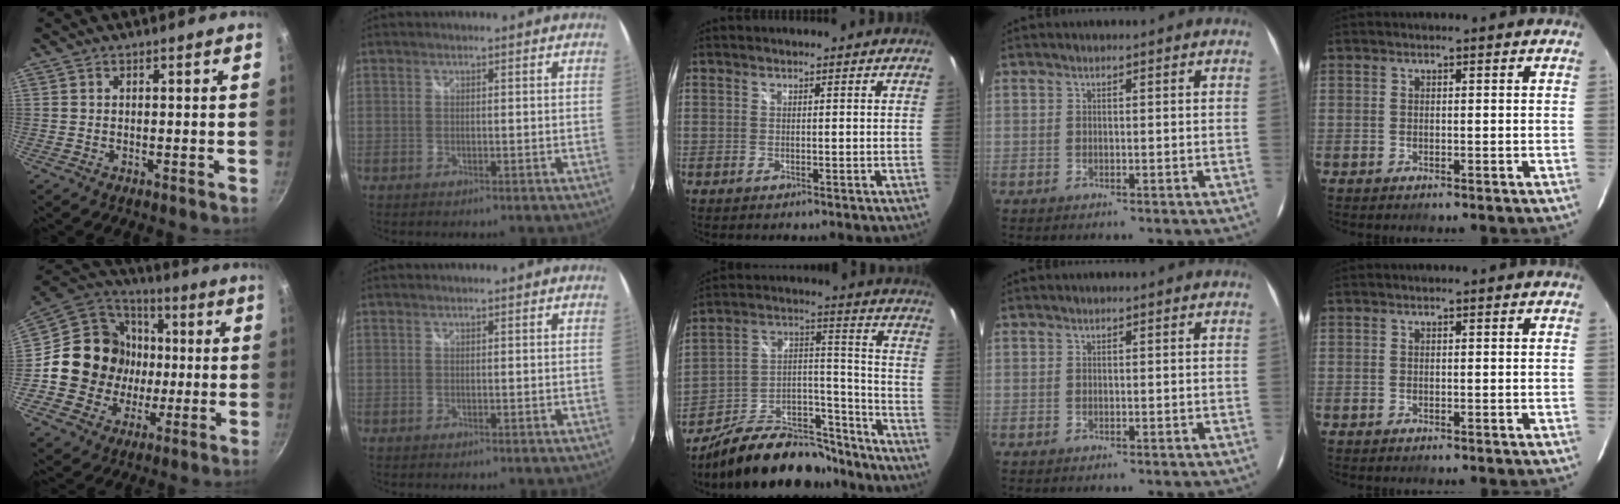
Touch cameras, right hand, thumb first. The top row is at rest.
{"thumb": {"total": 18.7, "force": [-0.3, 17.3, 7.0], "torque": [-0.093, 0.026, 0.000]}, "middle": {"total": 19.7, "force": [-15.4, 8.2, 9.1], "torque": [-0.153, 0.055, -0.225]}}